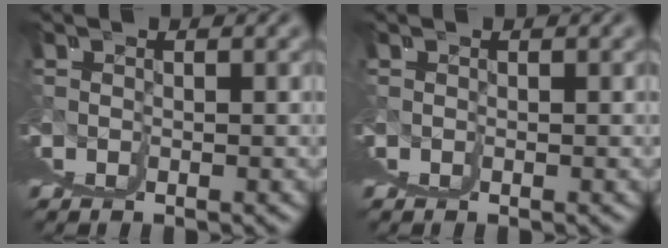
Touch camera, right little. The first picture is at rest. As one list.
[{"total": 0.0}]